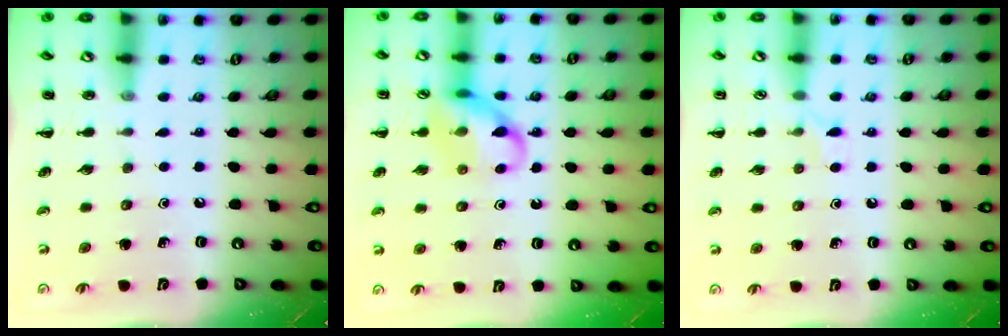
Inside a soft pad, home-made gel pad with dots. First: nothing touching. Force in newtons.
{"total": 11.5, "press": 11.3, "slide": 1.8}
{"total": 4.9, "press": 4.6, "slide": 1.8}